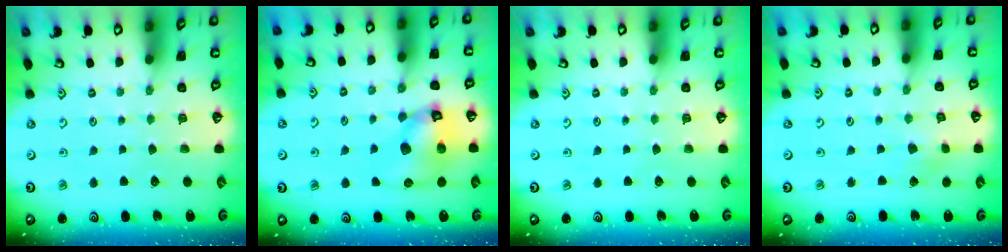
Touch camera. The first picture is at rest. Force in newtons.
{"total": 12.2, "press": 12.1, "slide": 1.8}
{"total": 0.0}
{"total": 2.5, "press": 2.4, "slide": 0.5}